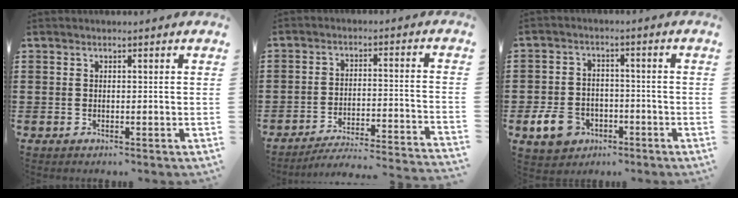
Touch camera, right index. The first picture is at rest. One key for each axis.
{"total": 3.9, "fx": -3.6, "fy": -0.2, "fz": 1.4, "tx": -0.040, "ty": -0.020, "tz": -0.079}
{"total": 6.4, "fx": -3.2, "fy": 4.5, "fz": 3.2, "tx": -0.085, "ty": 0.008, "tz": -0.065}